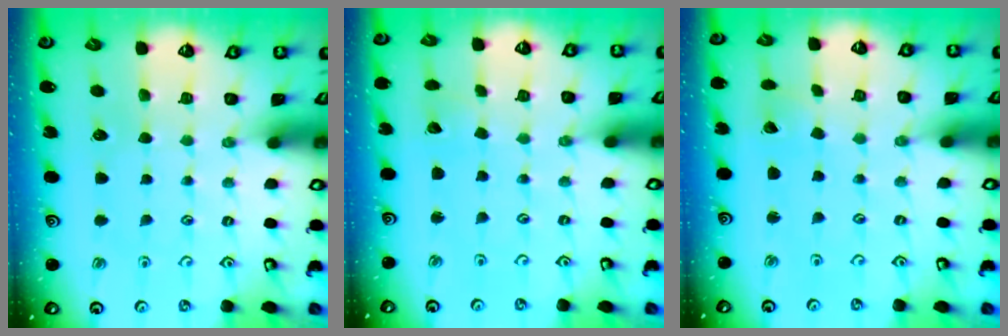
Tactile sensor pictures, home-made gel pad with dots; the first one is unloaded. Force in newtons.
{"total": 1.8, "press": 1.8, "slide": 0.2}
{"total": 1.4, "press": 1.4, "slide": 0.2}